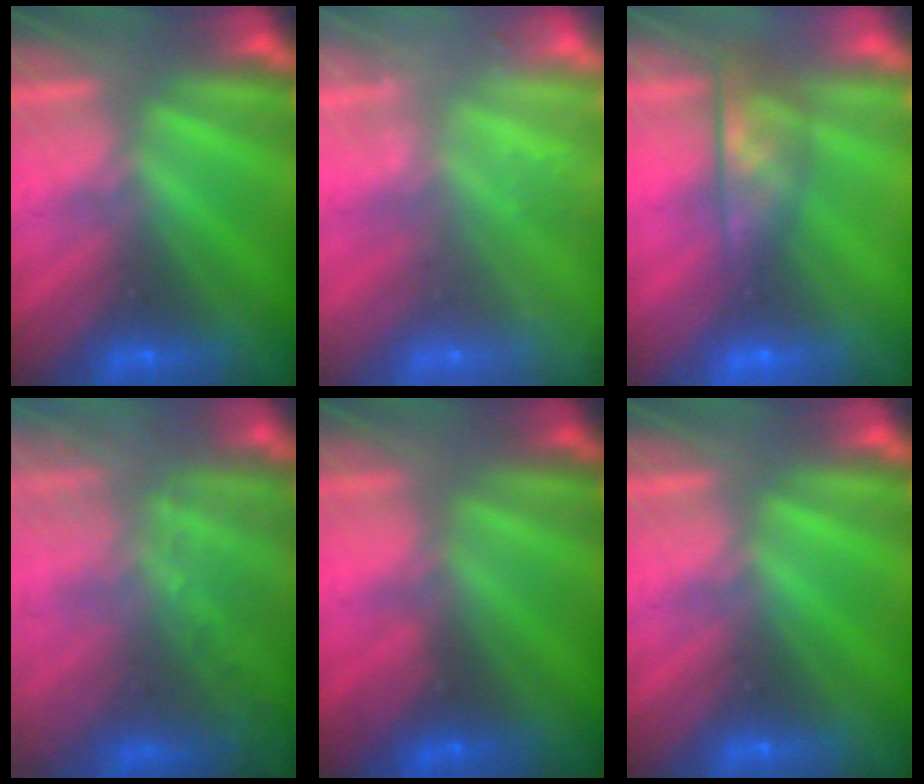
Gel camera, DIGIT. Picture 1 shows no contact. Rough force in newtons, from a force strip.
{"total": 2.4}
{"total": 7.2}
{"total": 7.7}
{"total": 3.5}
{"total": 0.0}